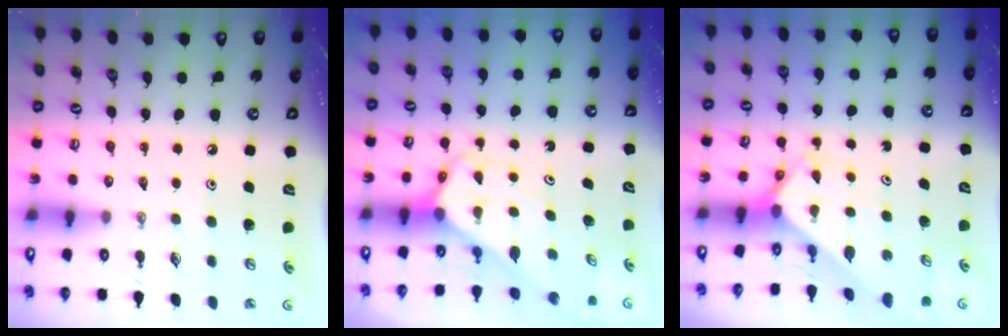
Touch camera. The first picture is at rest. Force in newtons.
{"total": 3.9, "press": 3.9, "slide": 0.3}
{"total": 2.5, "press": 2.5, "slide": 0.2}